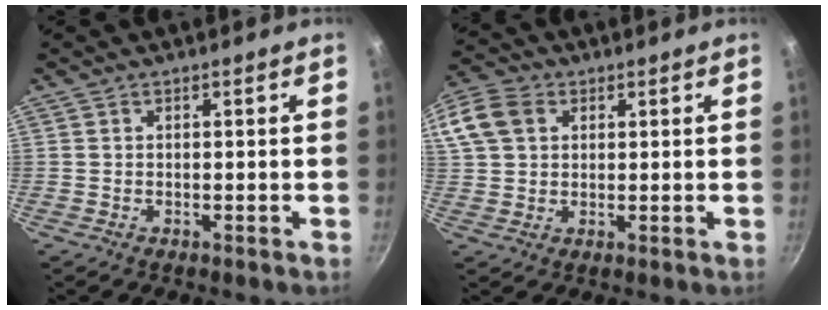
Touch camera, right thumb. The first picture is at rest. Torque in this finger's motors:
{"motor_torque": [-0.03, 0.92, 0.27, -0.19, 0.07]}